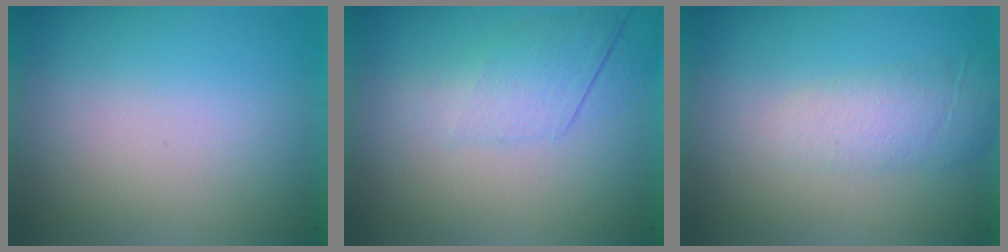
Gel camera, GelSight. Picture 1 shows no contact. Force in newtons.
{"total": 2.3}
{"total": 1.0}